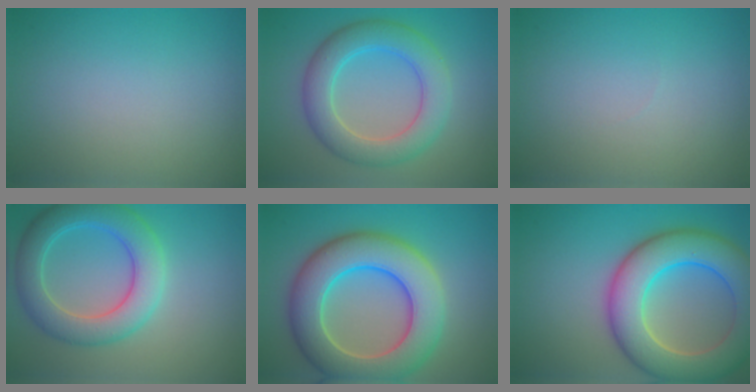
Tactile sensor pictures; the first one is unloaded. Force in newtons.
{"total": 6.0, "press": 6.0, "slide": 0.2}
{"total": 0.0}
{"total": 6.1, "press": 6.1, "slide": 0.3}
{"total": 10.1, "press": 10.1, "slide": 0.8}
{"total": 10.3, "press": 10.3, "slide": 0.7}